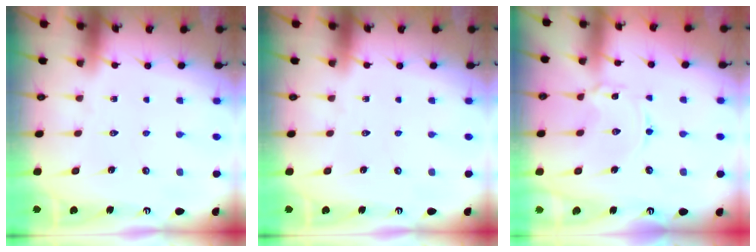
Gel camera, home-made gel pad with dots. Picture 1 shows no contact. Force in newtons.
{"total": 0.0}
{"total": 1.4, "press": 1.4, "slide": 0.2}